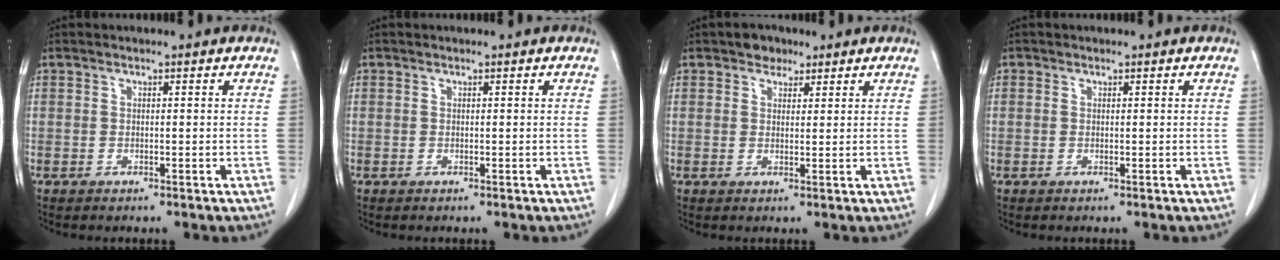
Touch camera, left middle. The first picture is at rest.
{"total": 0.0}
{"total": 2.7, "force": [1.8, 1.9, 0.7], "torque": [-0.012, 0.005, 0.027]}
{"total": 0.0}